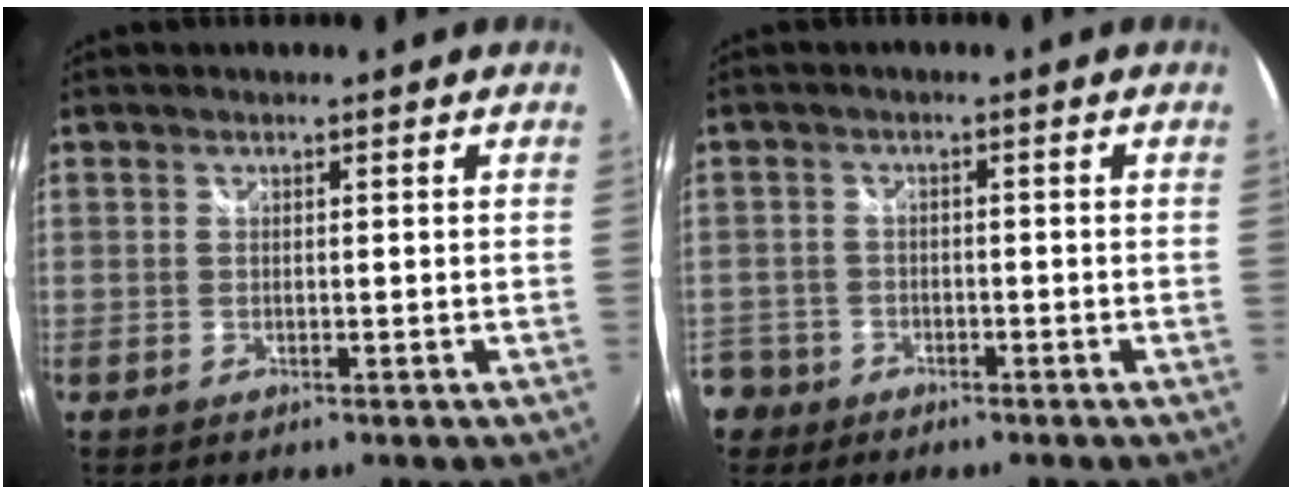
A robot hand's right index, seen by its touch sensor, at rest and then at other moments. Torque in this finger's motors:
{"motor_torque": [-1.17, -0.76, -1.05, -0.21]}